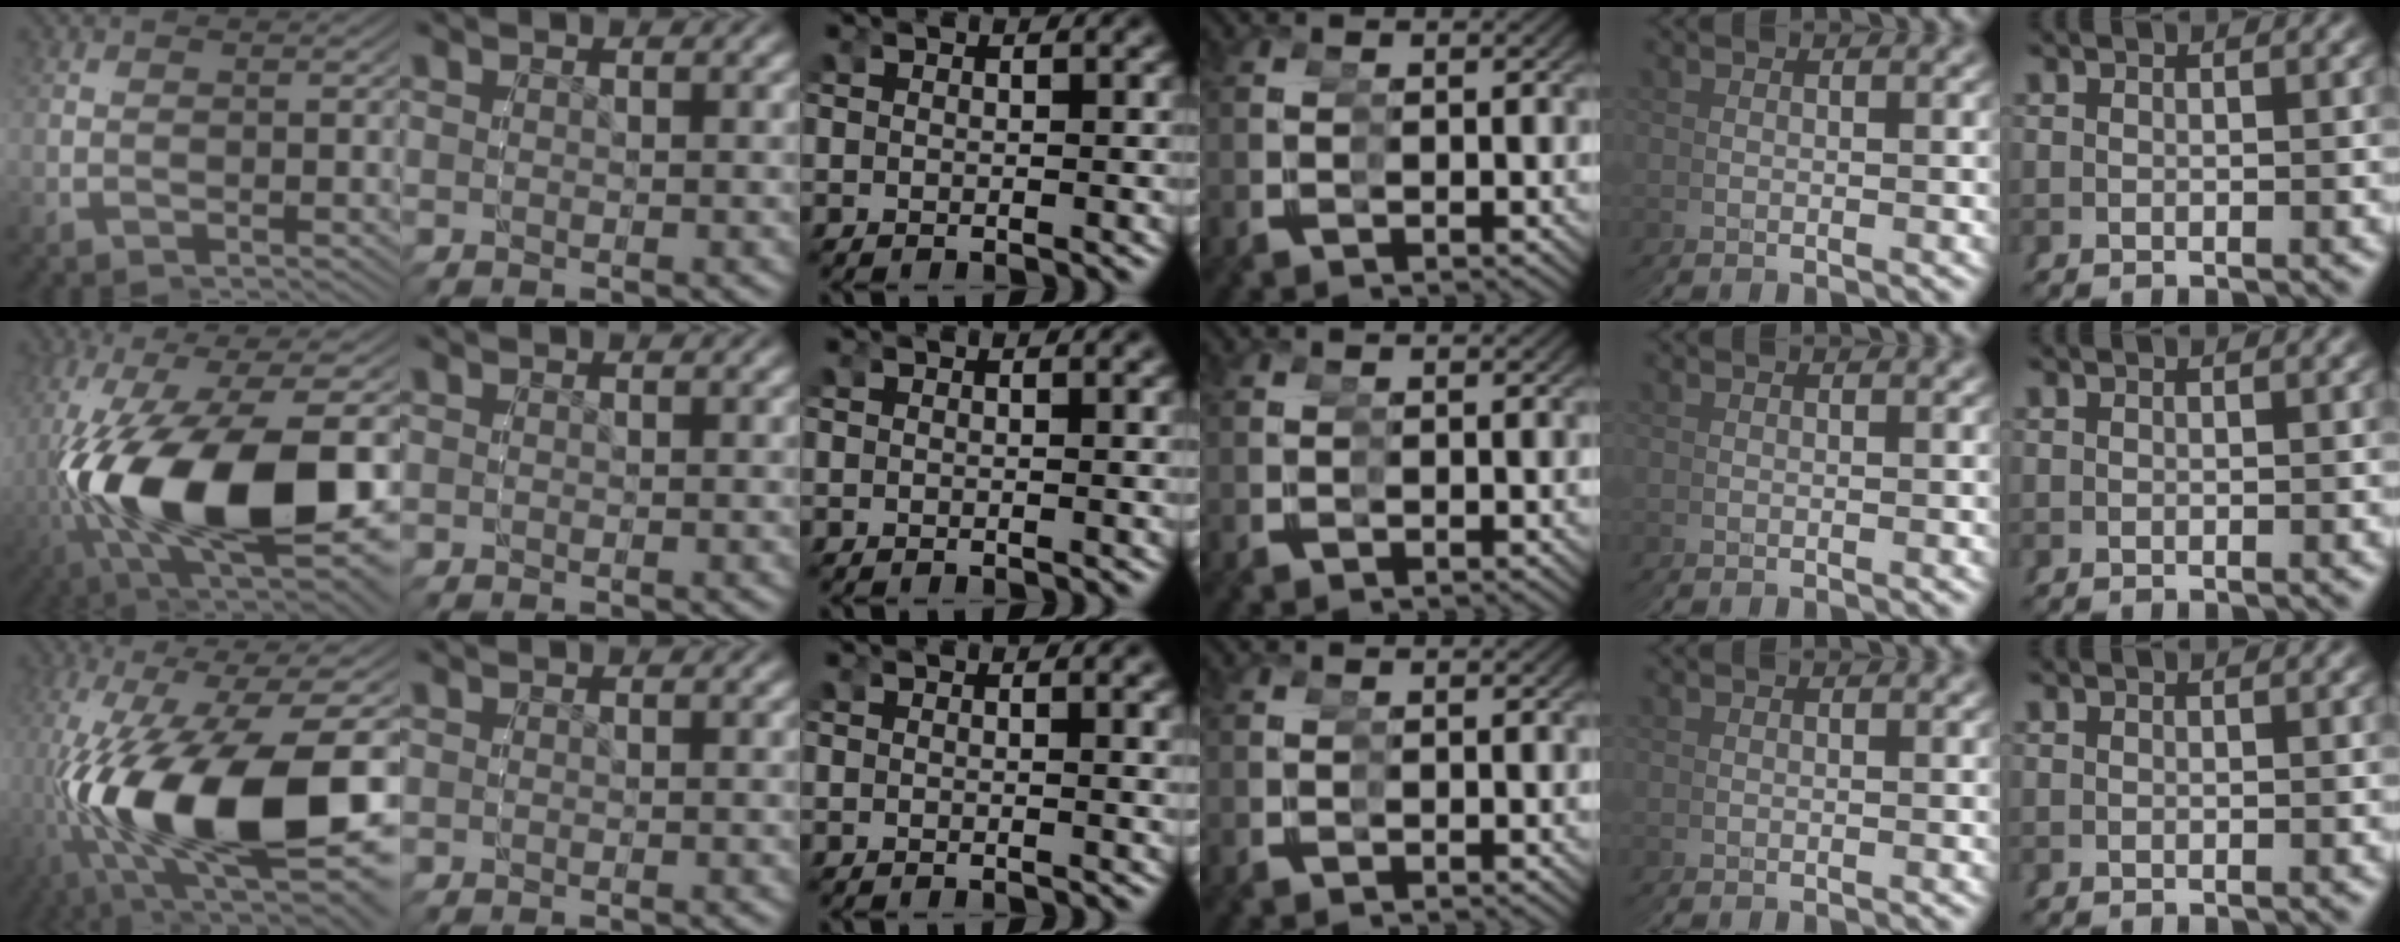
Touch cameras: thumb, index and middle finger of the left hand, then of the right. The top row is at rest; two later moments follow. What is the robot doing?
{"motion": "grasp_and_lifting", "object": "legos"}